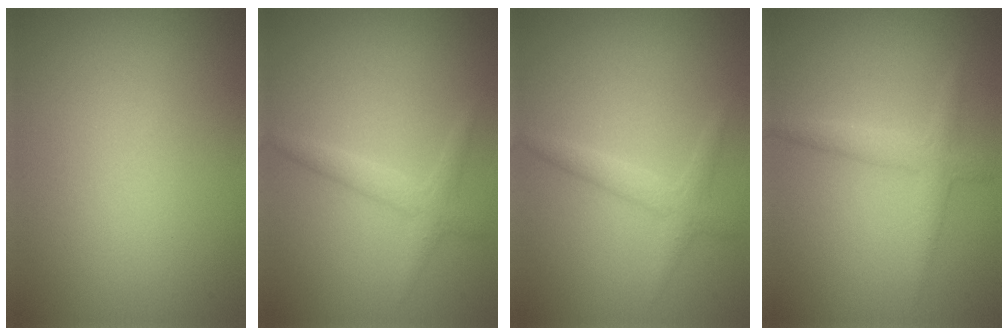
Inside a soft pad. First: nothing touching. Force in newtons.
{"total": 1.8, "press": 1.8, "slide": 0.0}
{"total": 1.8, "press": 1.8, "slide": 0.0}
{"total": 2.2, "press": 2.2, "slide": 0.1}